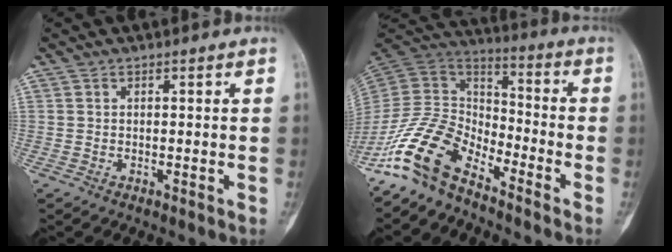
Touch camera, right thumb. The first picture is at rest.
{"total": 13.7, "force": [-10.3, 6.1, 6.7], "torque": [-0.119, 0.088, -0.213]}